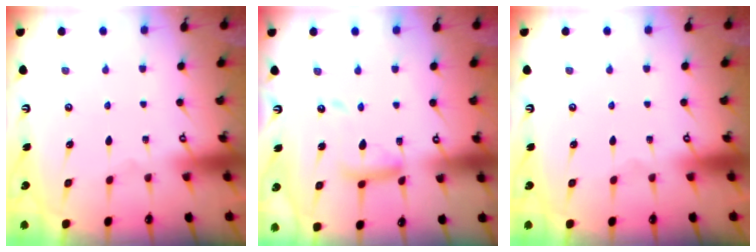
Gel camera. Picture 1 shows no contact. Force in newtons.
{"total": 12.4, "press": 12.3, "slide": 1.1}
{"total": 0.0}